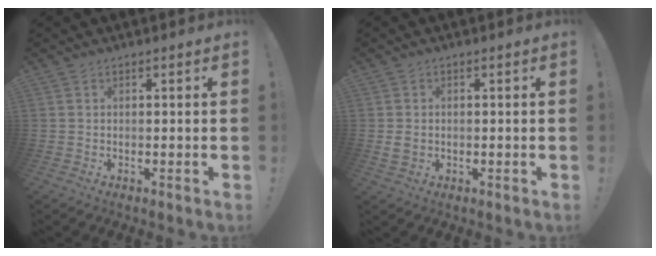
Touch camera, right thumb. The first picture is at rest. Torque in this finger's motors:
{"motor_torque": [-0.05, 0.00, 0.15, 0.11, 0.11]}